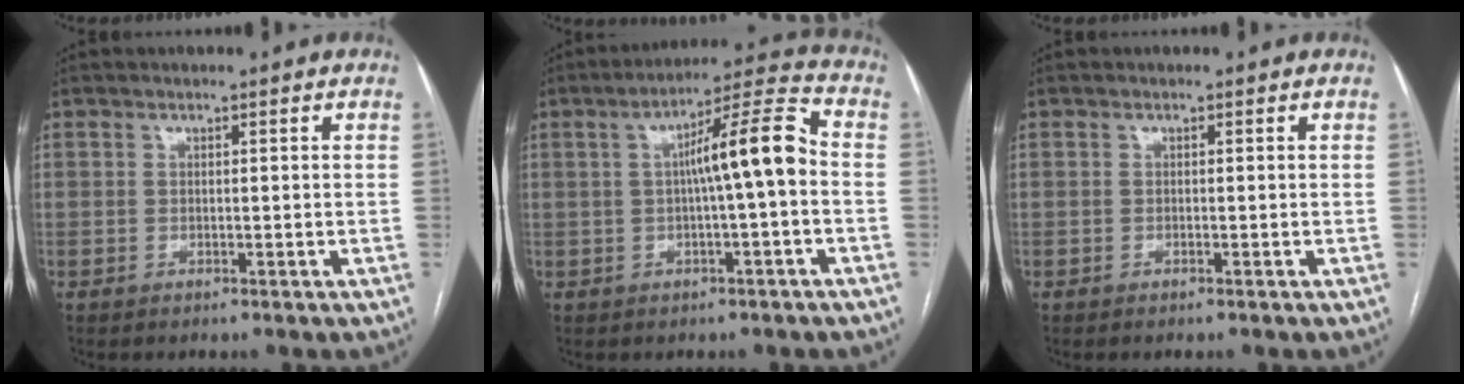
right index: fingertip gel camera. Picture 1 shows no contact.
{"total": 10.0, "force": [0.0, 0.5, 10.0], "torque": [-0.156, 0.027, 0.000]}
{"total": 0.0}